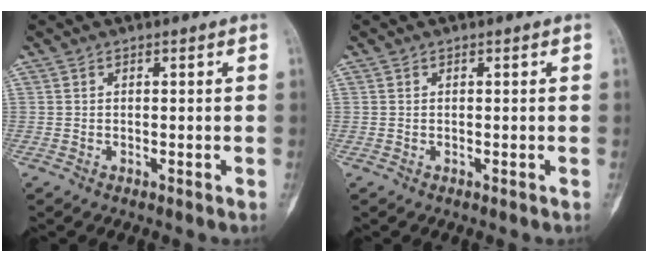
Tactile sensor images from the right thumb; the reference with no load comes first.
{"total": 0.0}